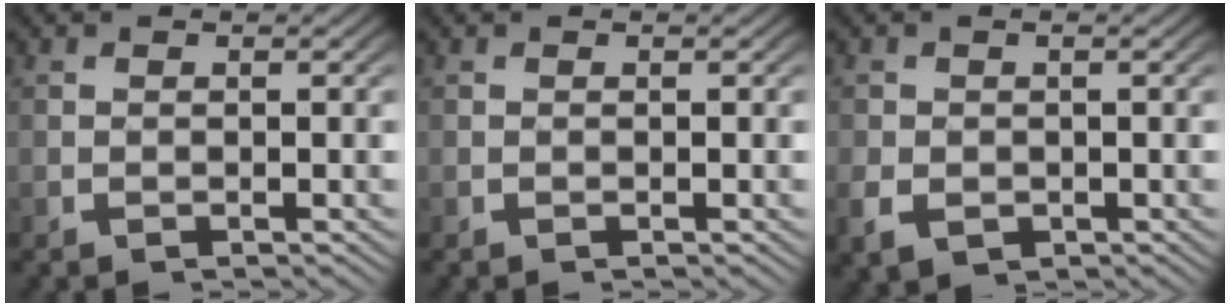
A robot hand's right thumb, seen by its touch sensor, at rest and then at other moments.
{"total": 0.0}
{"total": 2.7, "force": [-0.8, 2.1, 1.5], "torque": [-0.035, -0.015, -0.003]}